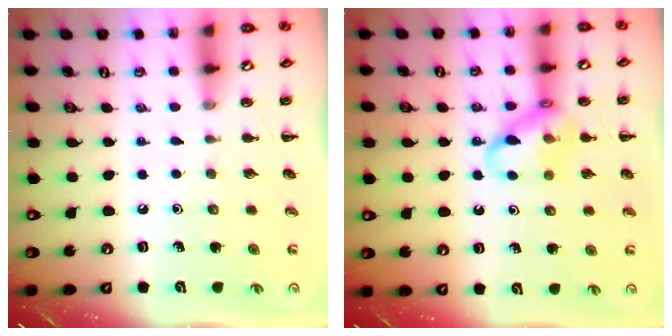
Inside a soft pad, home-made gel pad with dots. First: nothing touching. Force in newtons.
{"total": 13.7, "press": 13.5, "slide": 2.1}